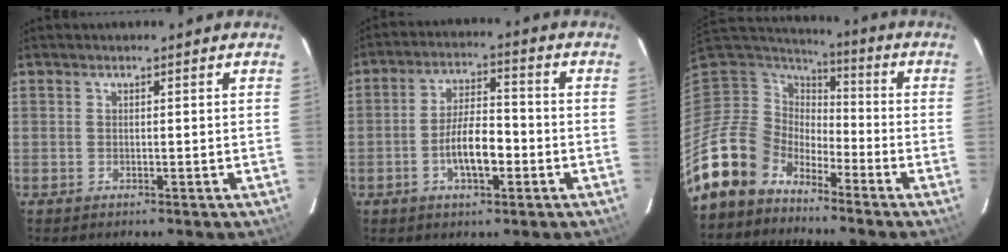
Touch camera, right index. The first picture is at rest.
{"total": 8.0, "force": [-2.8, 3.0, 6.9], "torque": [-0.130, 0.005, -0.045]}
{"total": 11.7, "force": [-9.2, 7.1, 1.2], "torque": [-0.052, 0.026, -0.175]}